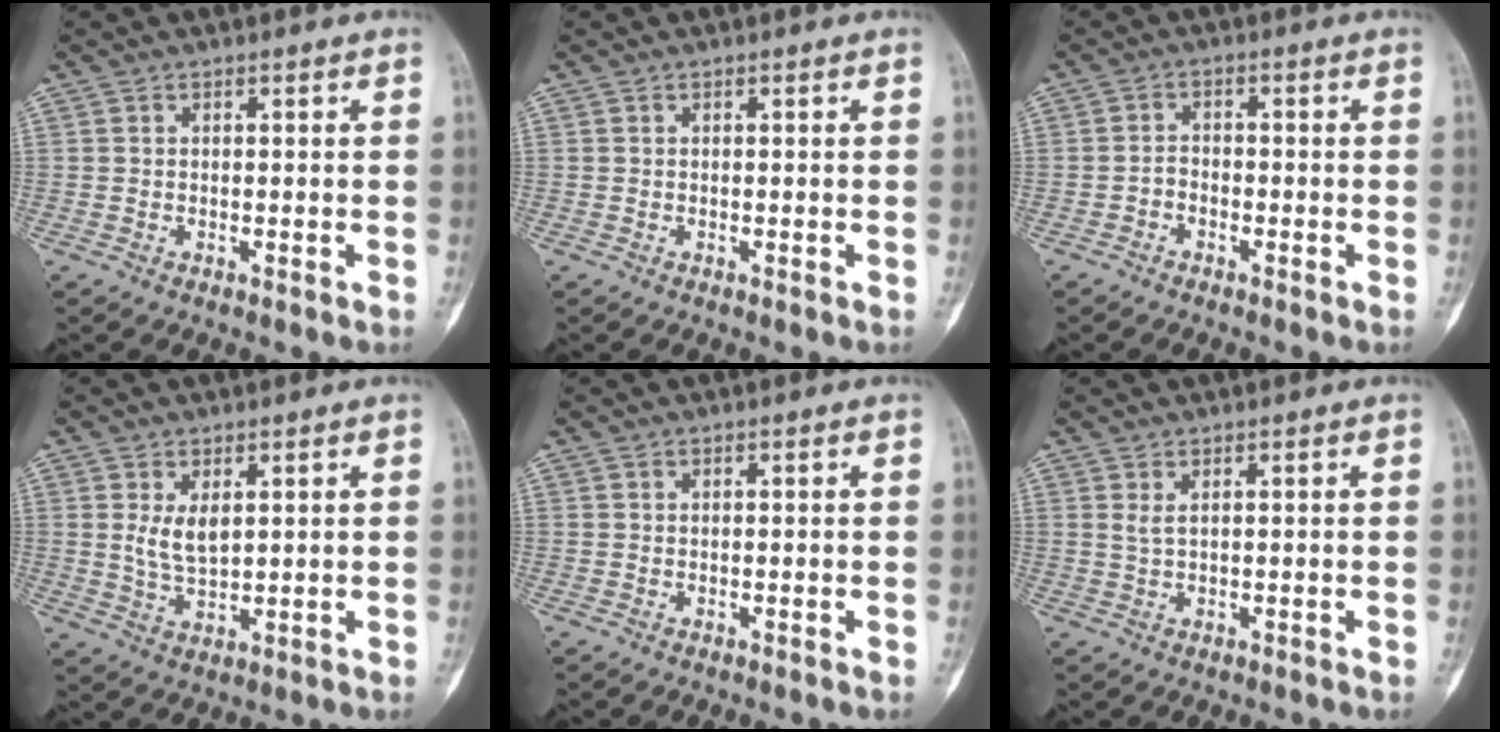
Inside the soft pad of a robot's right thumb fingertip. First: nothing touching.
{"total": 0.0}
{"total": 1.9, "force": [-1.2, 1.4, 0.7], "torque": [-0.007, 0.013, -0.026]}
{"total": 4.9, "force": [1.6, 2.5, 3.9], "torque": [-0.070, -0.015, 0.039]}
{"total": 0.0}
{"total": 1.5, "force": [0.7, 0.4, 1.2], "torque": [-0.030, 0.000, 0.019]}